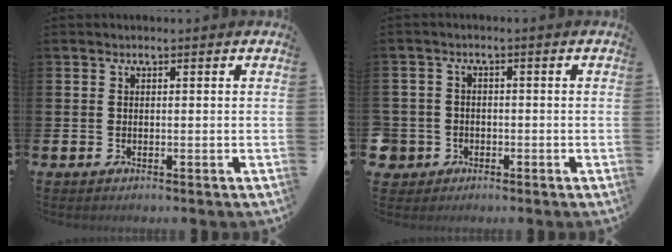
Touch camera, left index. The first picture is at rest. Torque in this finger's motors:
{"motor_torque": [-0.05, 0.08, -0.01, -0.04]}